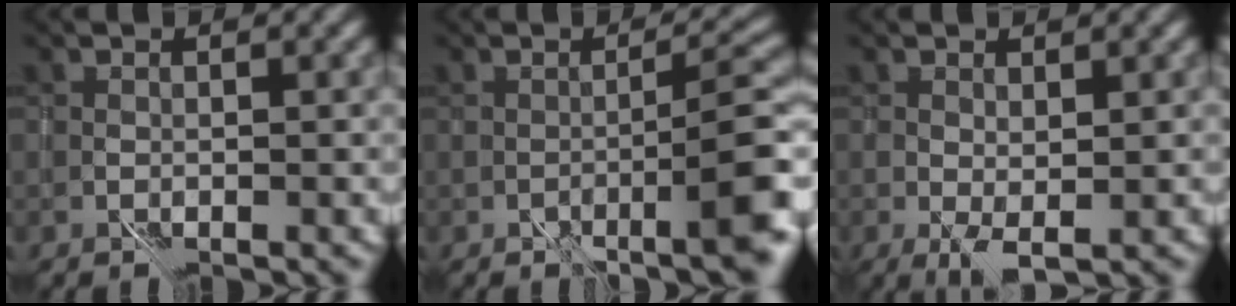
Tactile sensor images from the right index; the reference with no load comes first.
{"total": 6.3, "force": [-1.8, 1.2, 5.9], "torque": [-0.072, 0.015, -0.023]}
{"total": 1.4, "force": [0.8, 0.1, 1.1], "torque": [-0.024, 0.002, 0.016]}